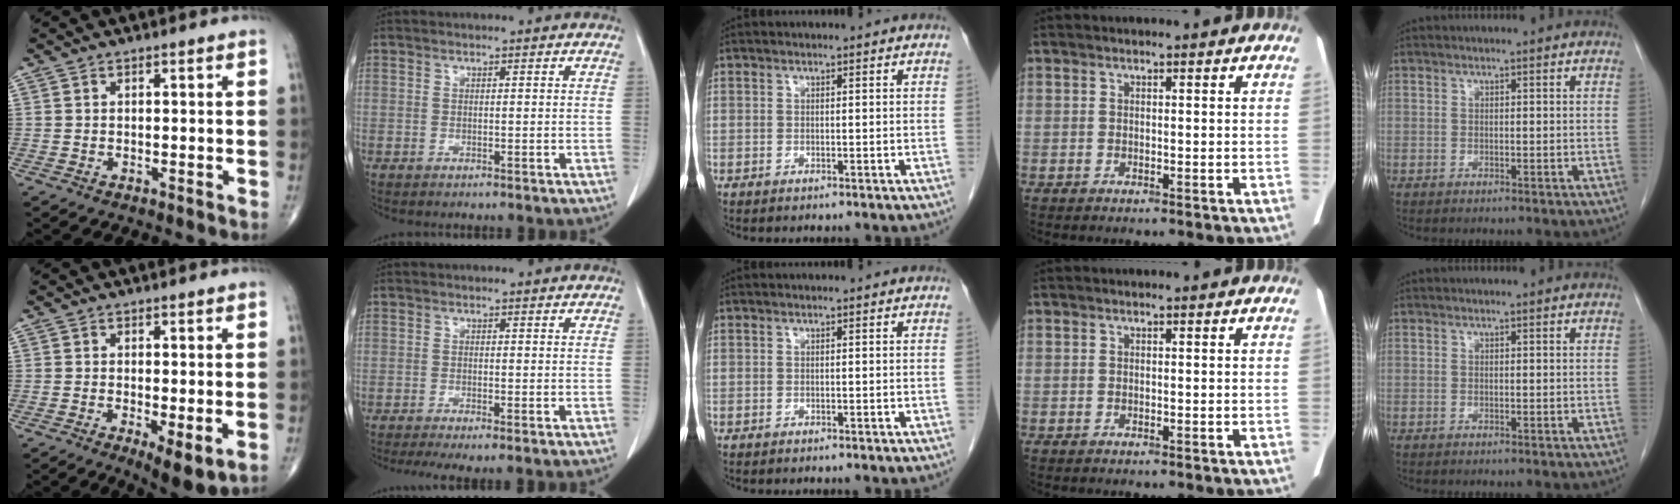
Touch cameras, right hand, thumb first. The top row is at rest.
{"thumb": {"total": 6.4, "force": [-1.7, 2.1, 5.9], "torque": [-0.096, -0.021, -0.024]}, "index": {"total": 4.9, "force": [-3.6, 0.8, 3.3], "torque": [-0.053, -0.013, -0.057]}}